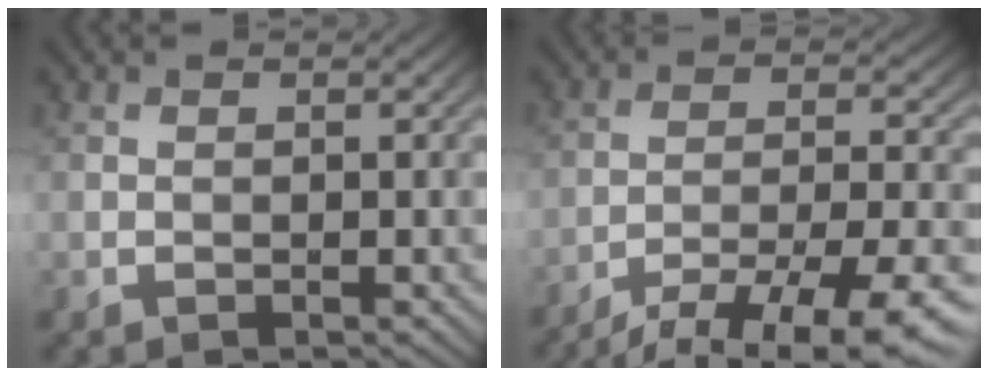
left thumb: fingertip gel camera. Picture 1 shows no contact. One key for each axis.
{"total": 12.7, "fx": -9.9, "fy": 2.8, "fz": 7.5, "tx": -0.138, "ty": -0.014, "tz": -0.140}